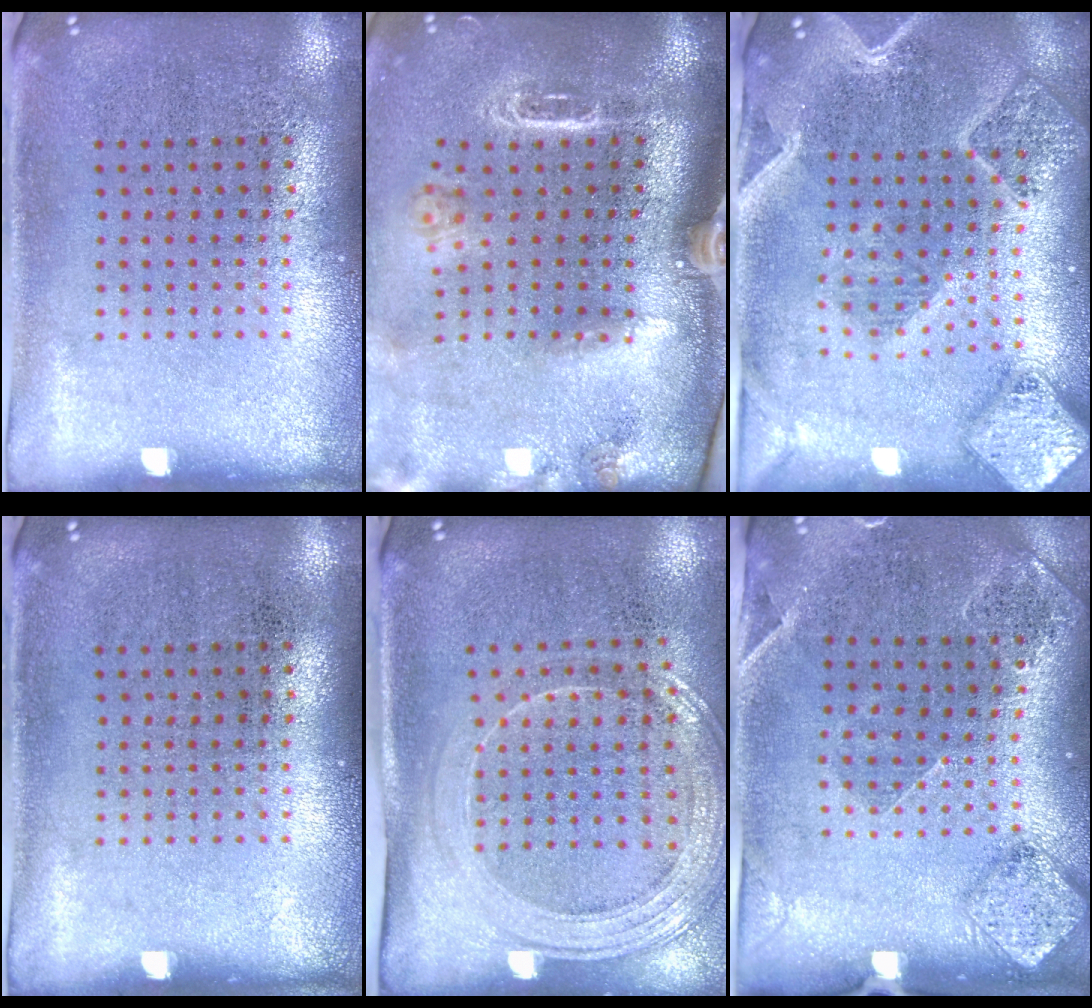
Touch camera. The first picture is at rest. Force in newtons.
{"total": 2.5, "press": 2.0, "slide": 1.6}
{"total": 2.9, "press": 2.5, "slide": 1.4}
{"total": 0.0}
{"total": 1.9, "press": 1.7, "slide": 1.0}
{"total": 1.6, "press": 1.5, "slide": 0.5}